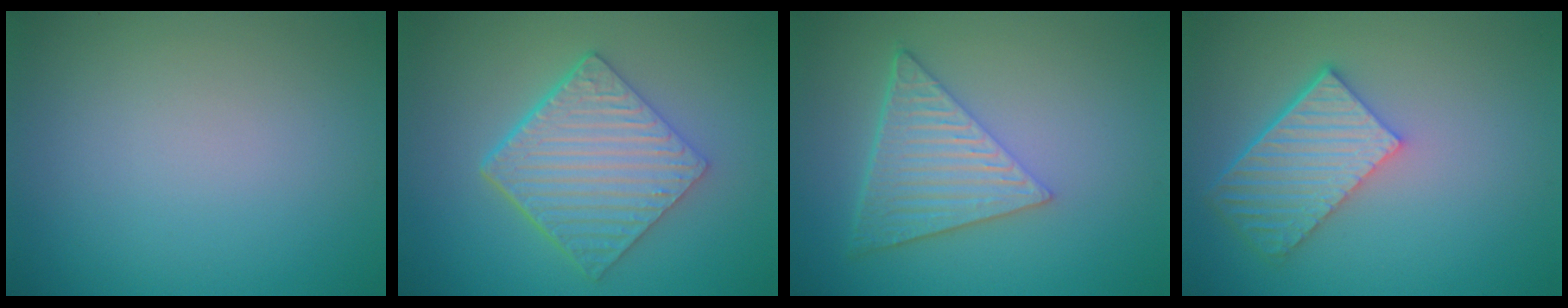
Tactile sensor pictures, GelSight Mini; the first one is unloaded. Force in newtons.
{"total": 6.3, "press": 4.6, "slide": 4.3}
{"total": 6.6, "press": 4.7, "slide": 4.6}
{"total": 5.7, "press": 4.3, "slide": 3.7}